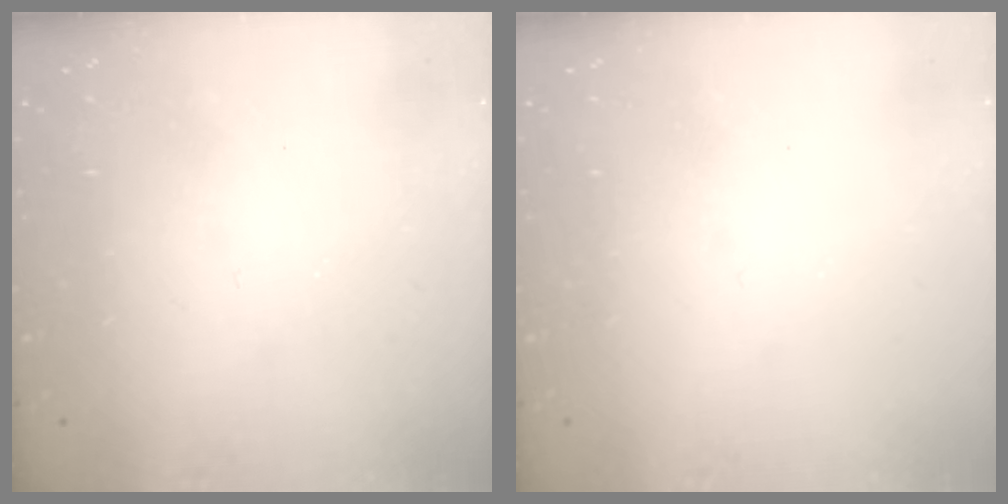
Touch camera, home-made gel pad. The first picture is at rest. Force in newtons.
{"total": 0.0}